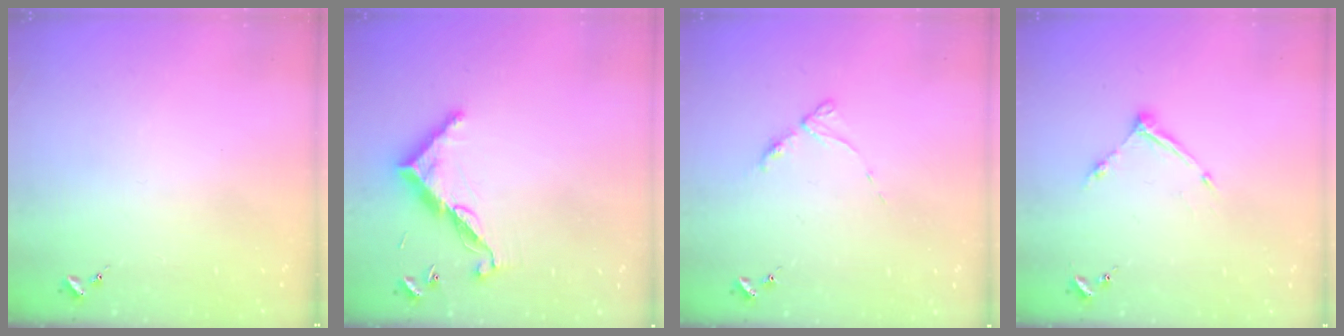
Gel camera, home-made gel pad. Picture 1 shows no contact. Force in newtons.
{"total": 10.7, "press": 10.7, "slide": 0.4}
{"total": 5.2, "press": 5.1, "slide": 0.6}
{"total": 8.6, "press": 8.6, "slide": 0.5}